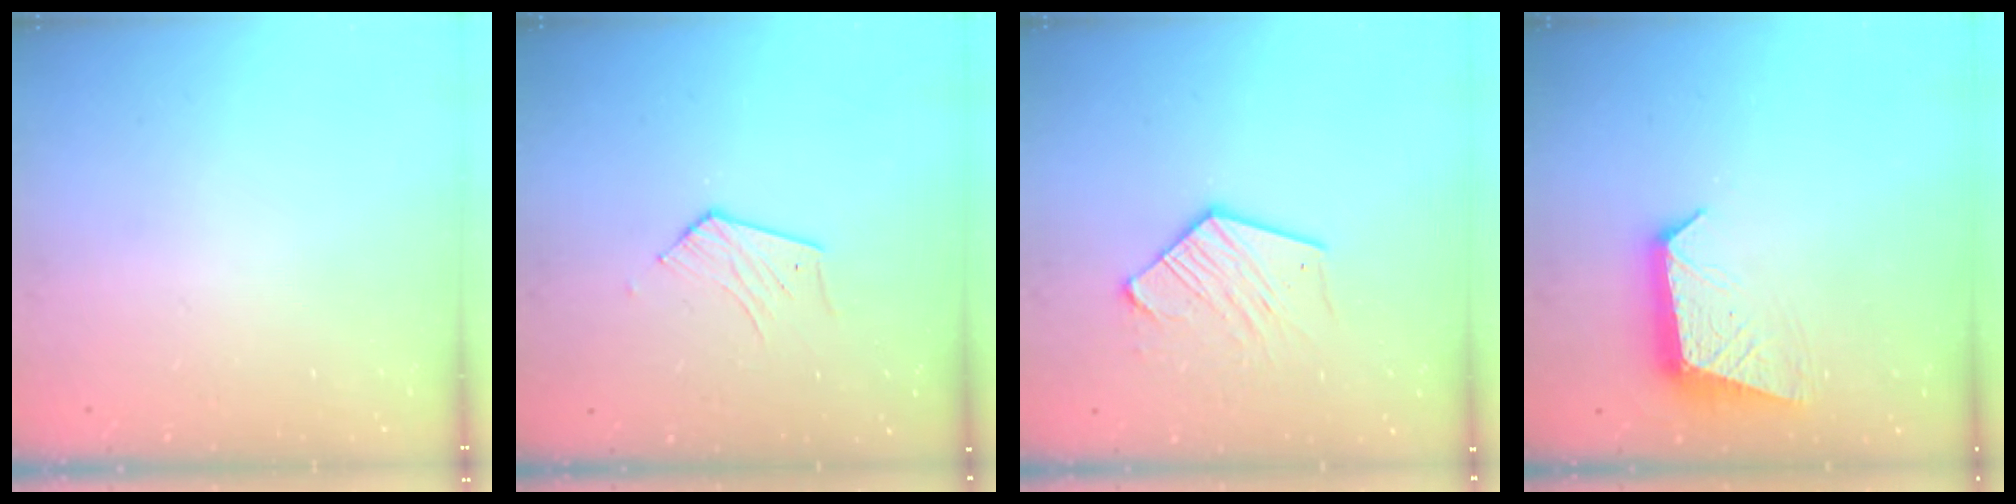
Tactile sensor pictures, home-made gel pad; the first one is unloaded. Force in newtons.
{"total": 4.7, "press": 4.7, "slide": 0.4}
{"total": 11.0, "press": 10.9, "slide": 1.1}
{"total": 10.0, "press": 10.0, "slide": 0.5}